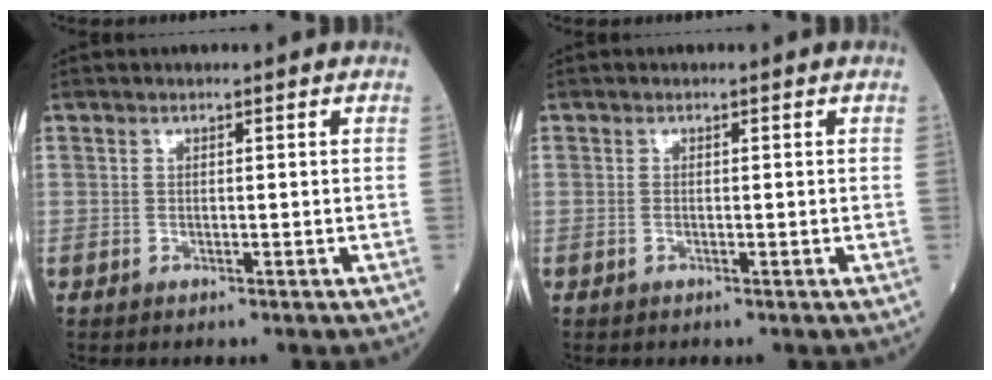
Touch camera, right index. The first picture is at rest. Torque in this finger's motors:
{"motor_torque": [-0.12, 0.17, -0.11, -0.01]}